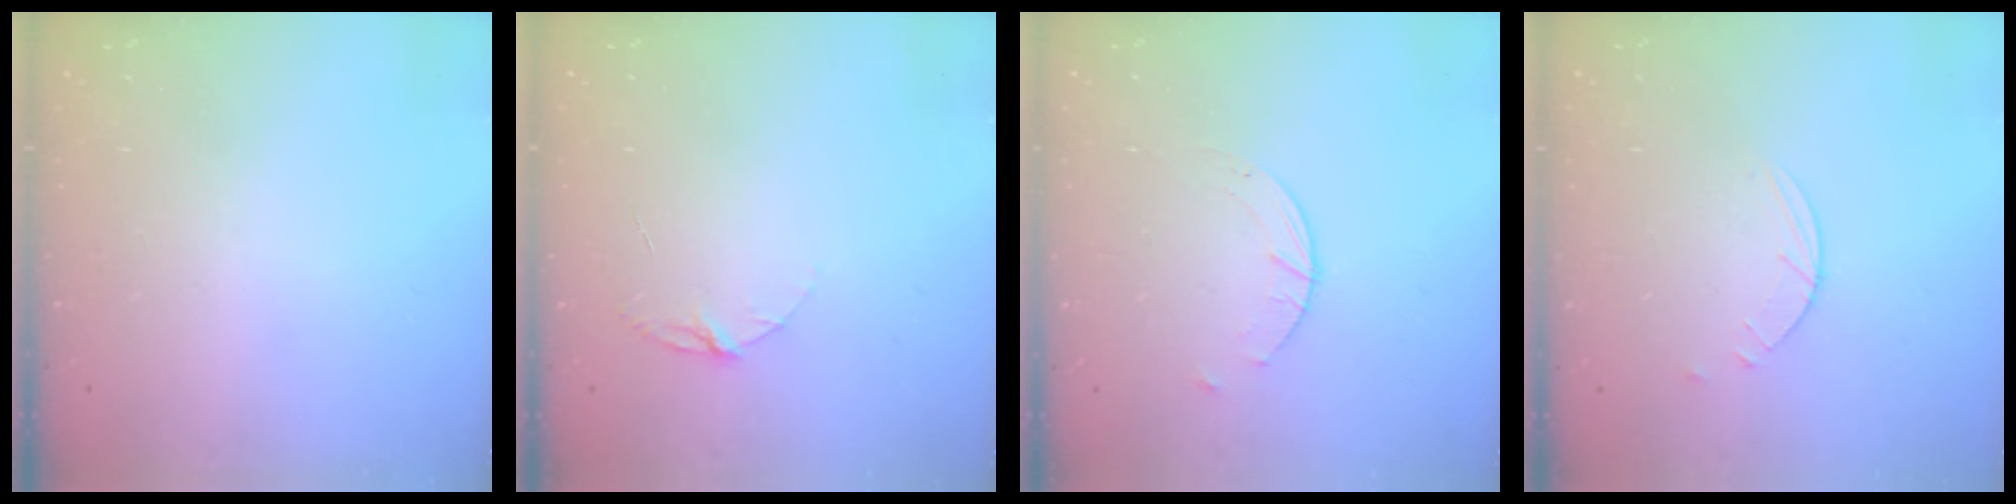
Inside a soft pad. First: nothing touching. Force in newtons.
{"total": 4.1, "press": 4.1, "slide": 0.3}
{"total": 2.0, "press": 2.0, "slide": 0.3}
{"total": 2.5, "press": 2.4, "slide": 0.3}